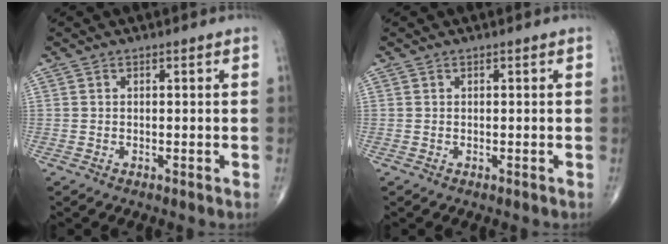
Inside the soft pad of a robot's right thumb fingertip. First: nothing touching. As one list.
[{"total": 0.0}]